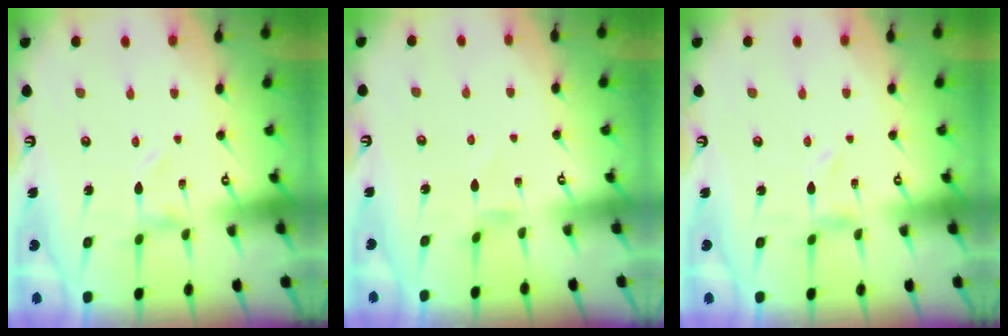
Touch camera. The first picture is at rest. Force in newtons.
{"total": 1.2, "press": 1.2, "slide": 0.4}
{"total": 0.0}